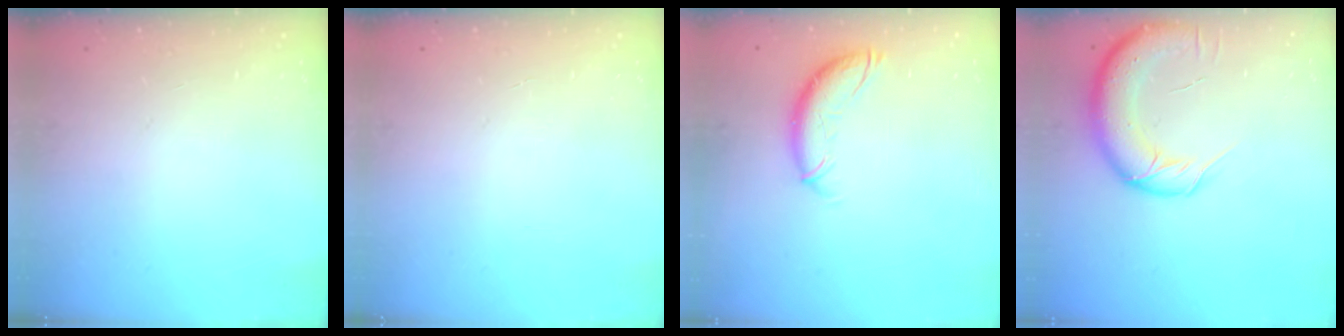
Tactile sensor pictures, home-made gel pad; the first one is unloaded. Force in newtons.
{"total": 0.0}
{"total": 10.8, "press": 10.6, "slide": 1.8}
{"total": 14.6, "press": 14.3, "slide": 3.1}